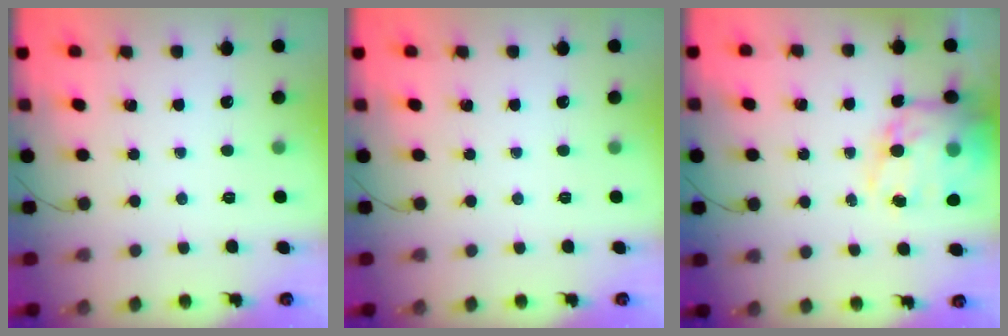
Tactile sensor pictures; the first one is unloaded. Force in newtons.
{"total": 0.0}
{"total": 16.6, "press": 16.1, "slide": 4.1}